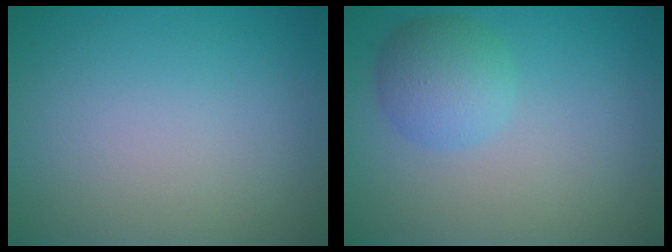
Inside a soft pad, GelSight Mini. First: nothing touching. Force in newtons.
{"total": 3.3, "press": 3.3, "slide": 0.2}